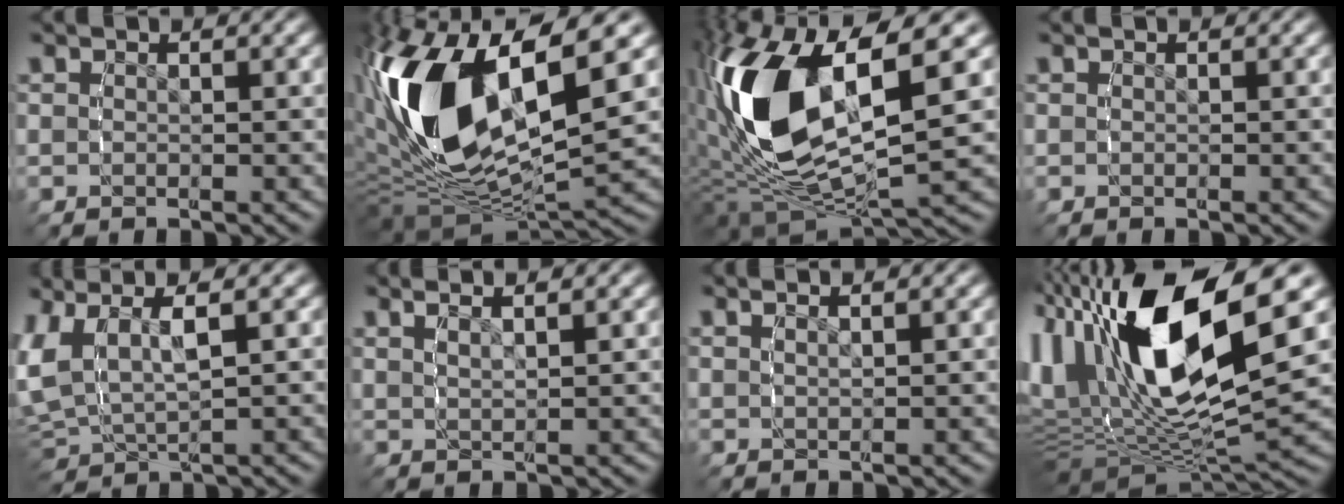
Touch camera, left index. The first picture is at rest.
{"total": 16.3, "force": [0.4, 9.3, 13.4], "torque": [-0.300, -0.034, 0.015]}
{"total": 14.7, "force": [-0.4, 8.5, 12.0], "torque": [-0.276, -0.031, 0.002]}
{"total": 0.0}
{"total": 8.7, "force": [0.5, 6.9, 5.3], "torque": [-0.142, -0.025, 0.010]}
{"total": 3.6, "force": [2.0, 1.6, 2.5], "torque": [-0.041, 0.009, 0.028]}
{"total": 1.9, "force": [1.5, 0.6, 1.1], "torque": [-0.016, 0.007, 0.022]}
{"total": 18.3, "force": [0.9, 11.3, 14.3], "torque": [-0.279, -0.015, 0.015]}